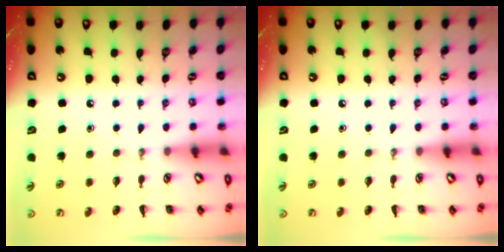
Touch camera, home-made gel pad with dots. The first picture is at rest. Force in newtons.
{"total": 0.0}